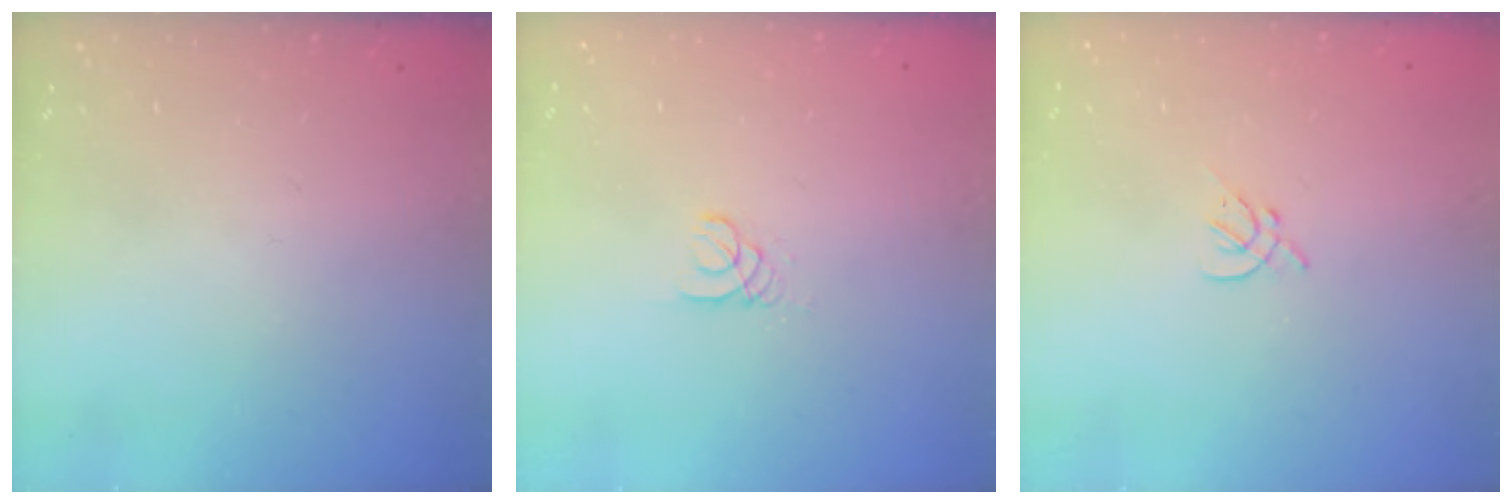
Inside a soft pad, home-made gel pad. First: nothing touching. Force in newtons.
{"total": 1.8, "press": 1.8, "slide": 0.2}
{"total": 2.0, "press": 1.9, "slide": 0.5}